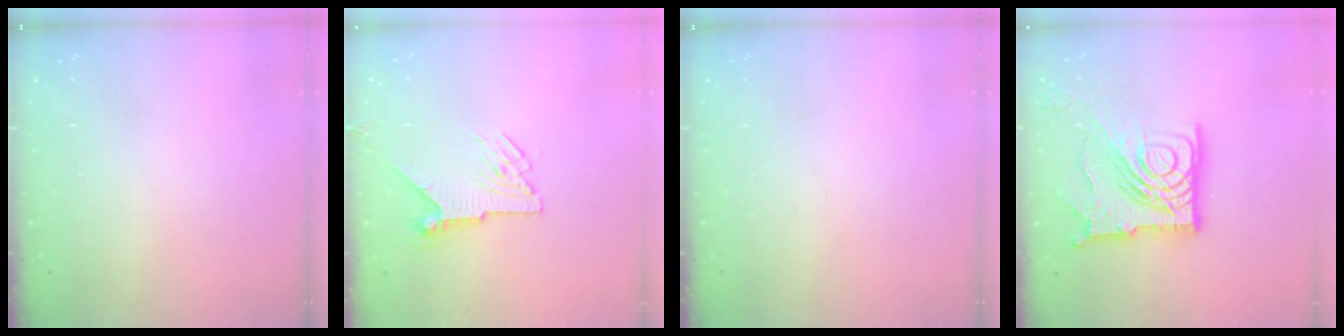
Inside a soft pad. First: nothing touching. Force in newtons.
{"total": 9.5, "press": 9.5, "slide": 0.5}
{"total": 0.0}
{"total": 21.5, "press": 21.4, "slide": 2.4}